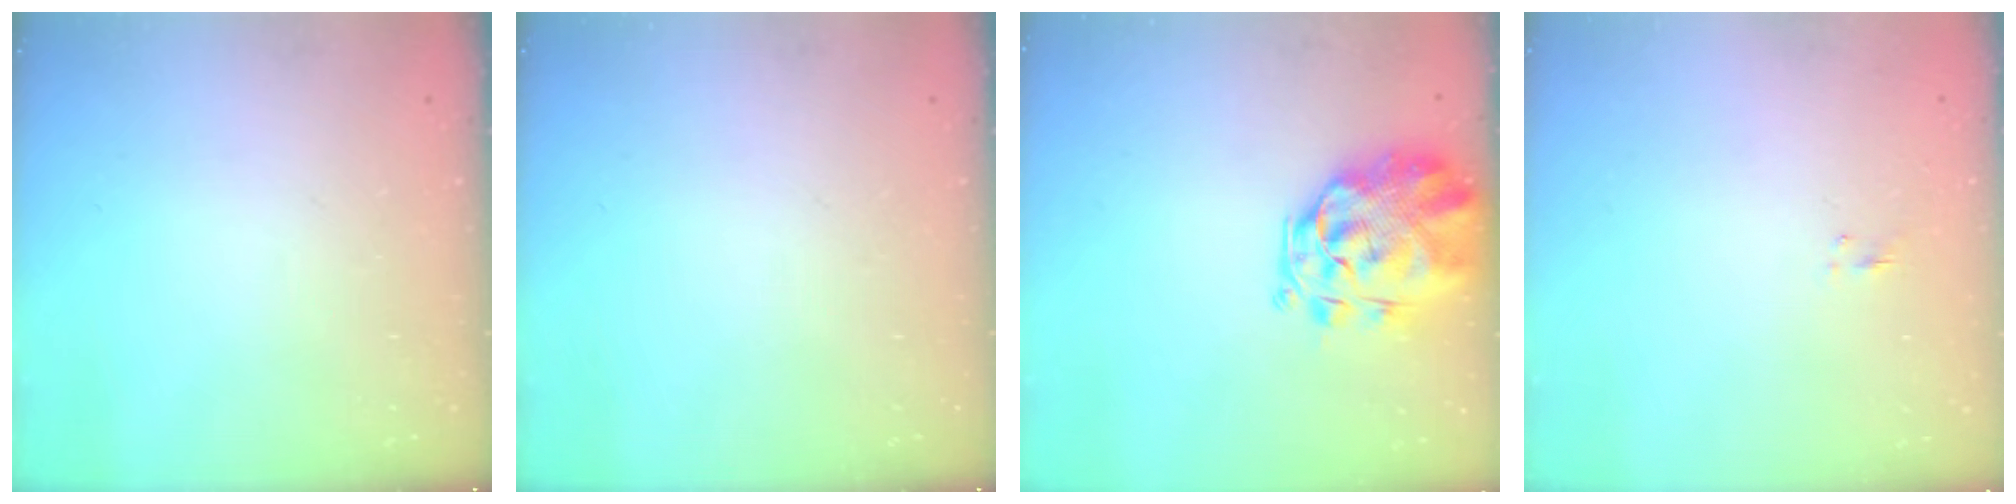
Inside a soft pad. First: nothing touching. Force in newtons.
{"total": 0.0}
{"total": 3.5, "press": 3.1, "slide": 1.6}
{"total": 1.3, "press": 1.1, "slide": 0.6}